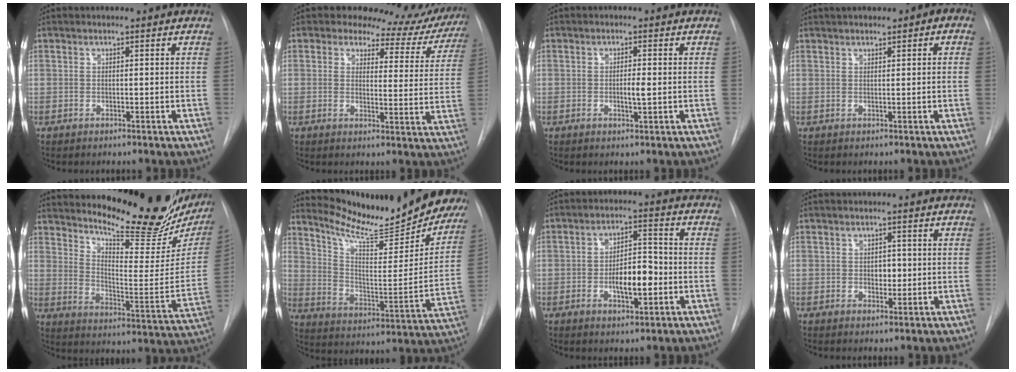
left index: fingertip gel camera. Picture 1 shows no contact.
{"total": 11.2, "force": [10.4, 4.1, 1.3], "torque": [0.014, -0.033, 0.094]}
{"total": 2.1, "force": [-0.7, 0.3, 1.9], "torque": [-0.035, -0.007, -0.012]}
{"total": 4.6, "force": [1.9, 1.7, 3.8], "torque": [-0.060, 0.019, 0.023]}
{"total": 23.8, "force": [20.3, 5.4, 11.2], "torque": [-0.166, -0.079, 0.263]}
{"total": 21.9, "force": [20.1, 3.3, 8.0], "torque": [-0.123, -0.072, 0.284]}
{"total": 7.7, "force": [-2.4, 3.0, 6.7], "torque": [-0.113, 0.005, -0.036]}
{"total": 2.3, "force": [-0.4, 1.6, 1.5], "torque": [-0.017, -0.006, -0.005]}